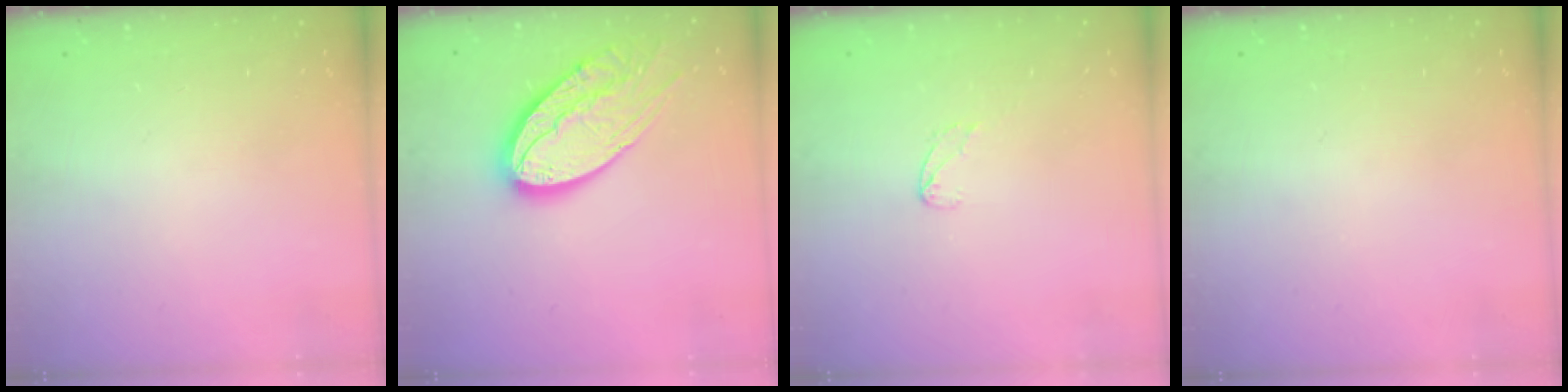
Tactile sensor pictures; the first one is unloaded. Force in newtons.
{"total": 20.8, "press": 20.7, "slide": 2.4}
{"total": 3.3, "press": 3.3, "slide": 0.3}
{"total": 0.0}